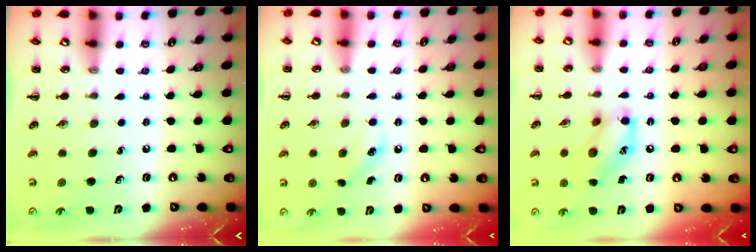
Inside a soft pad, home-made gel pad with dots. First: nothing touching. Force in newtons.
{"total": 5.9, "press": 5.7, "slide": 1.7}
{"total": 11.3, "press": 11.2, "slide": 1.5}